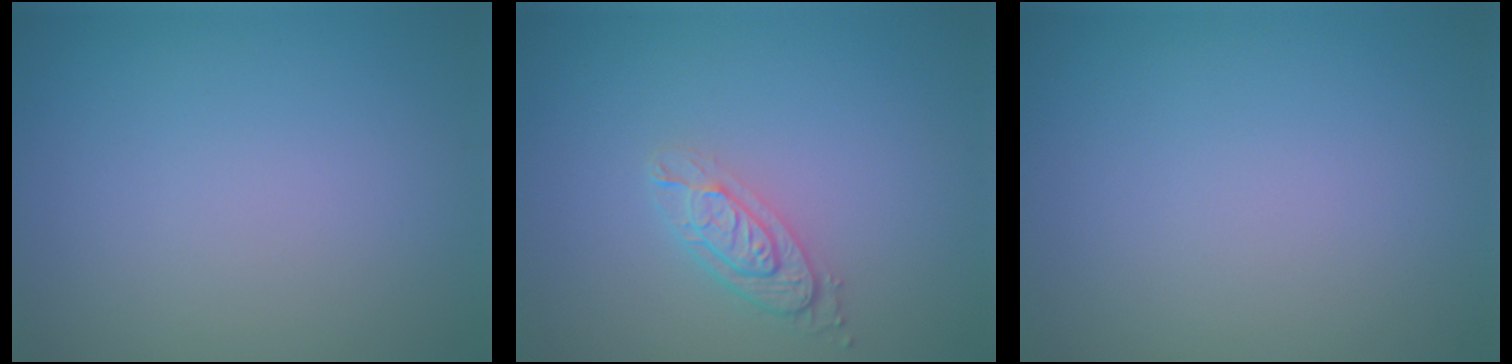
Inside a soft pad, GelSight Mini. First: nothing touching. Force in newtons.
{"total": 2.9, "press": 2.2, "slide": 1.9}
{"total": 0.0}